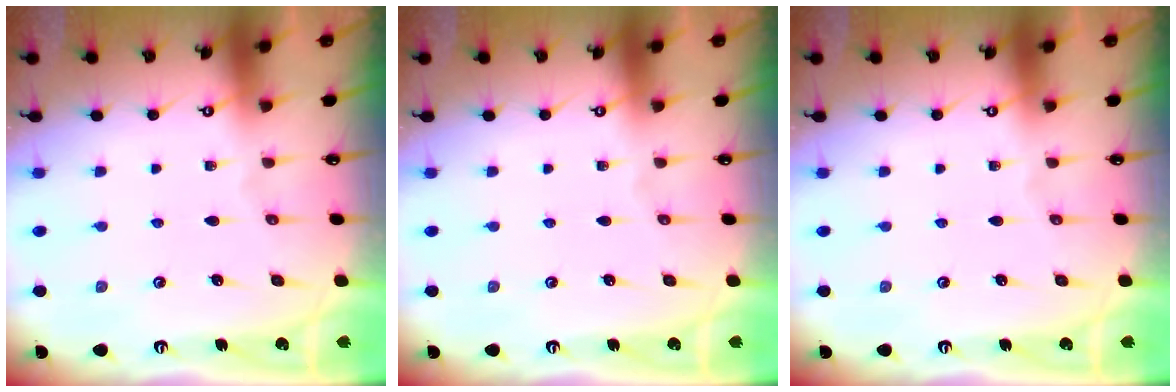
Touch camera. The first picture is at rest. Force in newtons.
{"total": 0.0}
{"total": 0.0}